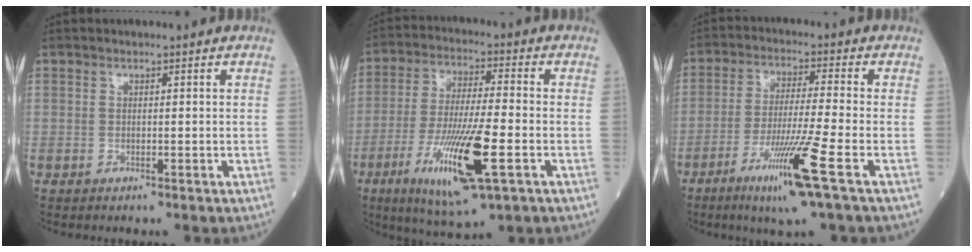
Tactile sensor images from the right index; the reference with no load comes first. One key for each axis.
{"total": 14.9, "fx": -5.5, "fy": 1.7, "fz": 13.8, "tx": -0.270, "ty": -0.028, "tz": -0.094}
{"total": 11.1, "fx": -5.3, "fy": -1.3, "fz": 9.6, "tx": -0.182, "ty": -0.028, "tz": -0.099}